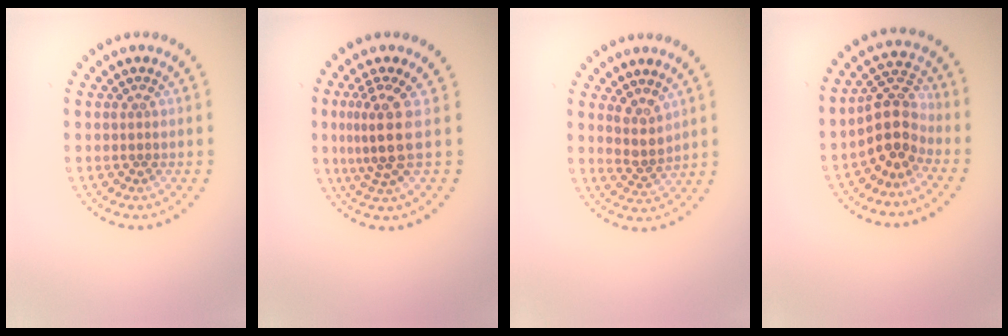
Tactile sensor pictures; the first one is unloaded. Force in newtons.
{"total": 3.5, "press": 2.6, "slide": 2.4}
{"total": 2.2, "press": 1.8, "slide": 1.2}
{"total": 4.2, "press": 3.7, "slide": 2.0}